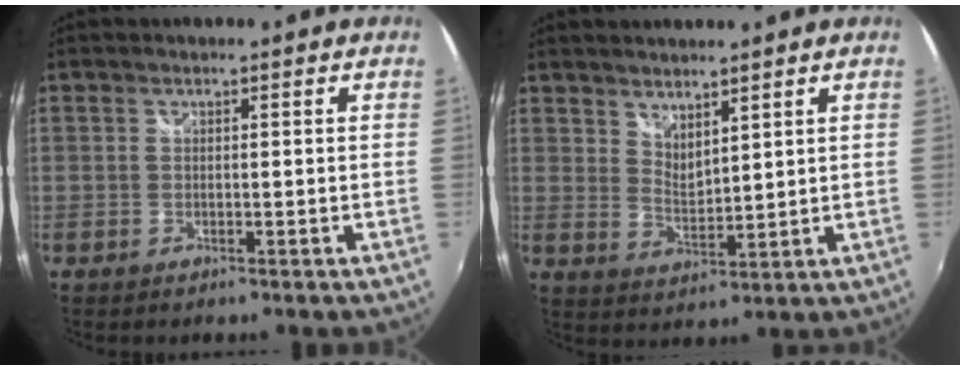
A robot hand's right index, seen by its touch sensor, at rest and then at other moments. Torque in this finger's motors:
{"motor_torque": [-0.04, 0.16, 0.00, 0.00]}